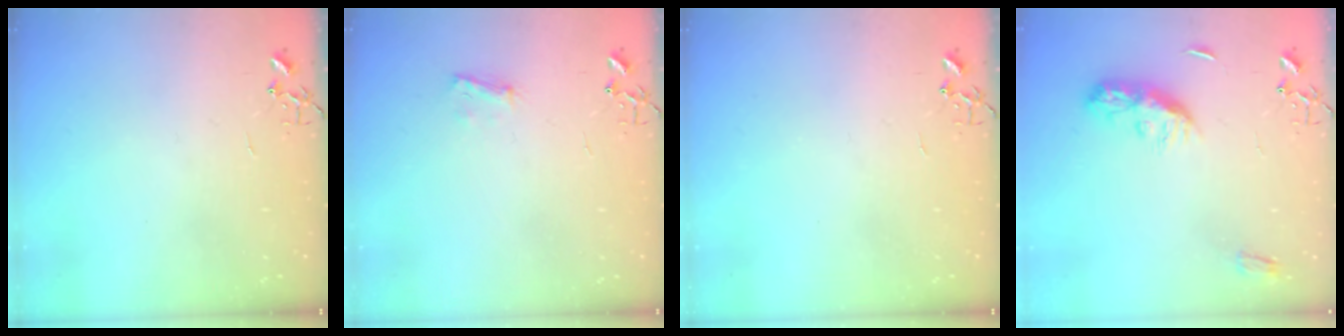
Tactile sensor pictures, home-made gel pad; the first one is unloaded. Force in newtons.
{"total": 6.6, "press": 6.6, "slide": 0.8}
{"total": 0.0}
{"total": 9.9, "press": 9.9, "slide": 0.0}